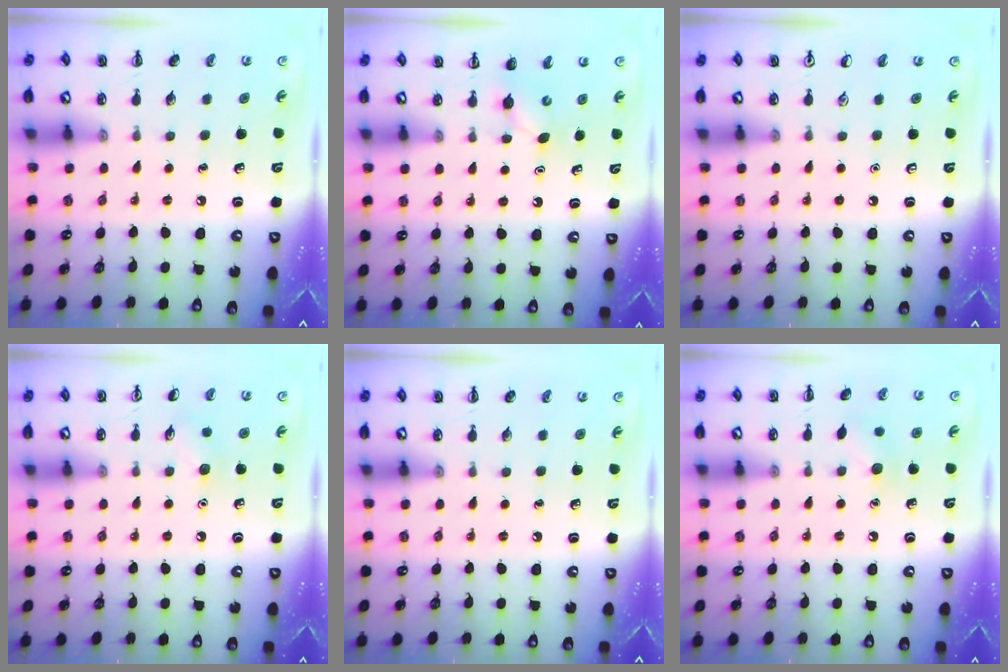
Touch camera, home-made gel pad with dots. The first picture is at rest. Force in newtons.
{"total": 3.5, "press": 3.3, "slide": 1.3}
{"total": 0.0}
{"total": 5.7, "press": 5.6, "slide": 1.3}
{"total": 0.0}
{"total": 7.0, "press": 6.8, "slide": 1.8}